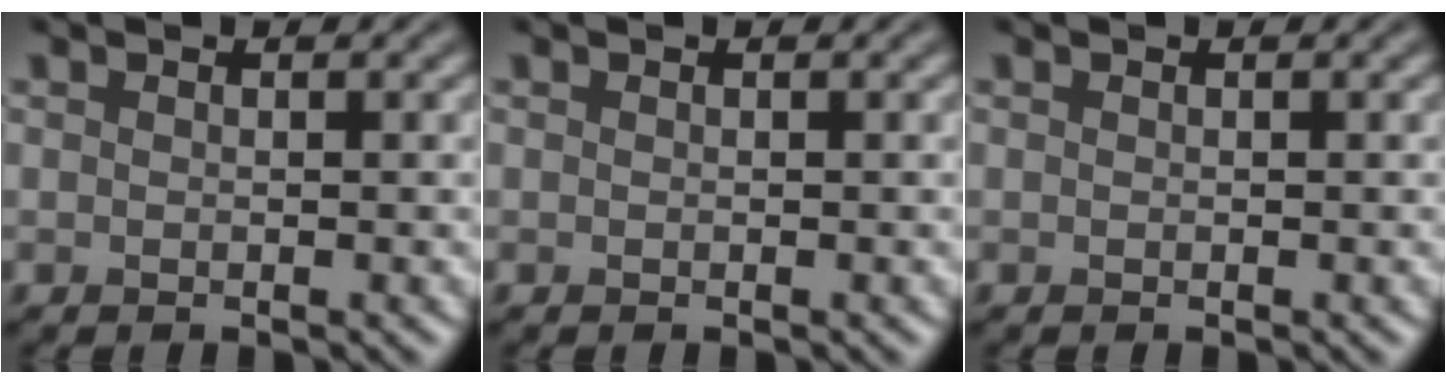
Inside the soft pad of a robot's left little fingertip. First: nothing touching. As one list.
[{"total": 0.0}, {"total": 0.0}]